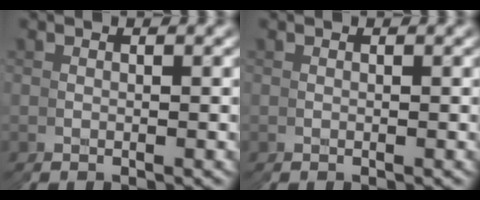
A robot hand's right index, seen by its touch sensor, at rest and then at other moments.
{"total": 0.0}